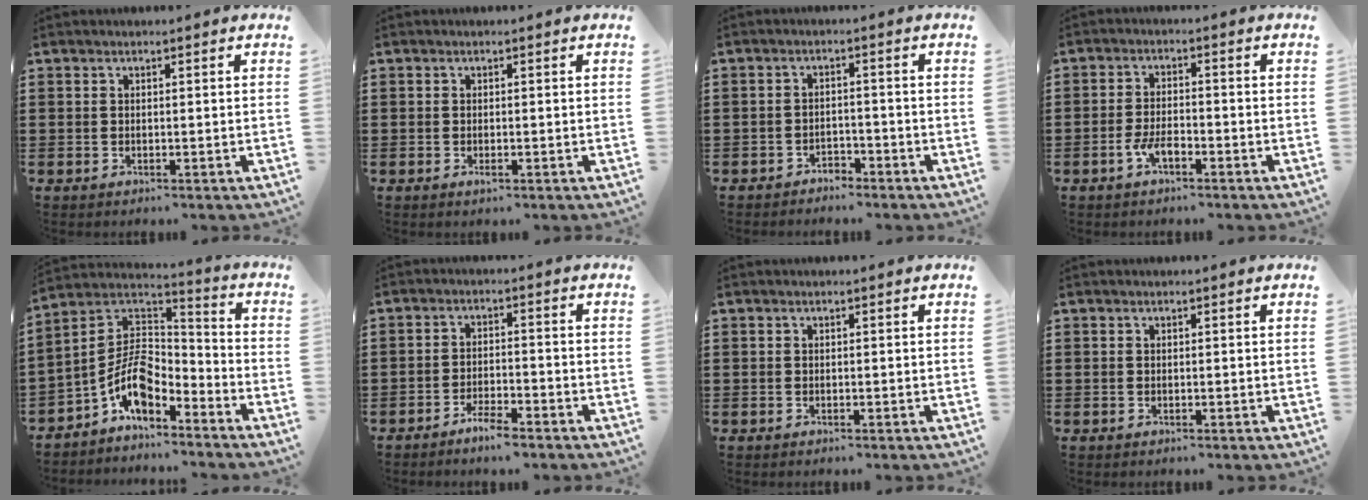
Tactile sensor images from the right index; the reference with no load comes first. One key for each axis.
{"total": 0.7, "fx": -0.3, "fy": 0.2, "fz": 0.6, "tx": -0.013, "ty": -0.005, "tz": -0.004}
{"total": 2.3, "fx": -2.3, "fy": 0.3, "fz": 0.0, "tx": -0.009, "ty": -0.001, "tz": -0.050}
{"total": 3.8, "fx": -2.0, "fy": 1.4, "fz": 2.9, "tx": -0.063, "ty": 0.001, "tz": -0.041}
{"total": 8.7, "fx": -4.8, "fy": 4.5, "fz": 5.7, "tx": -0.142, "ty": -0.012, "tz": -0.104}
{"total": 3.3, "fx": -3.0, "fy": 0.3, "fz": 1.3, "tx": -0.032, "ty": 0.003, "tz": -0.060}
{"total": 0.0}
{"total": 0.0}